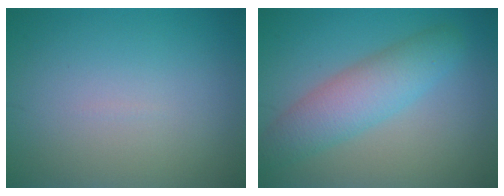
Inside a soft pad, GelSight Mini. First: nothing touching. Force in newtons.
{"total": 4.9, "press": 4.9, "slide": 0.1}